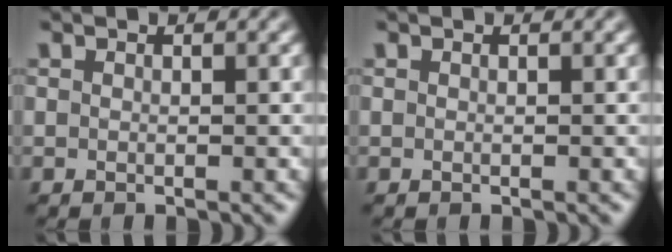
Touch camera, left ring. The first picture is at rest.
{"total": 0.0}